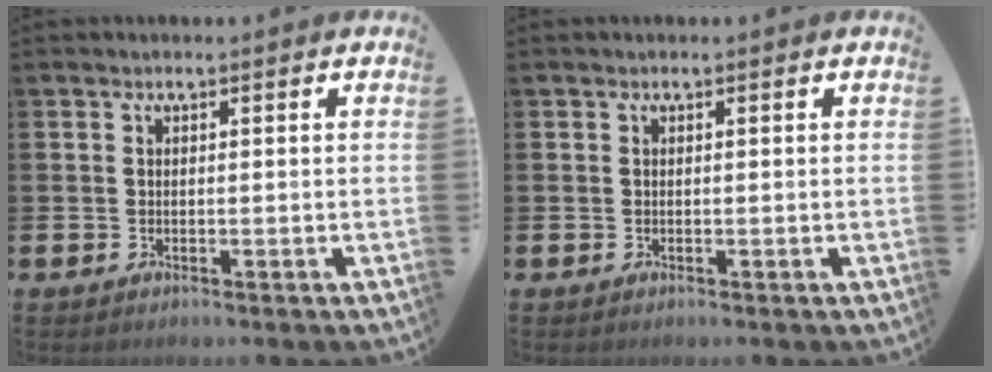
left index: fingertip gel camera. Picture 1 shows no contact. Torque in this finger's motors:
{"motor_torque": [0.00, 0.00, 0.00, 0.00]}